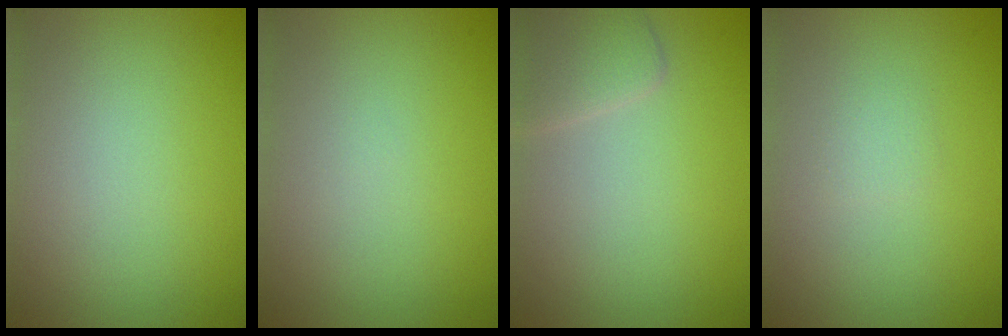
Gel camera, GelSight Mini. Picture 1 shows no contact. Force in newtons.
{"total": 0.0}
{"total": 2.3, "press": 2.3, "slide": 0.1}
{"total": 0.7, "press": 0.7, "slide": 0.0}